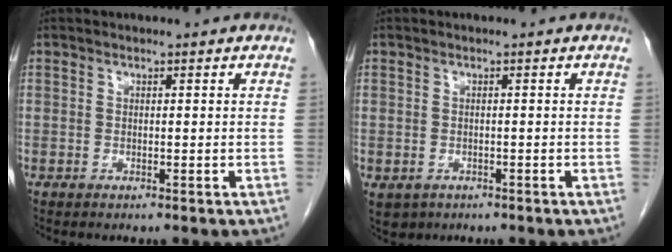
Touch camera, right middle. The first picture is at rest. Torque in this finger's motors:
{"motor_torque": [0.21, -0.03, 0.02, 0.01]}